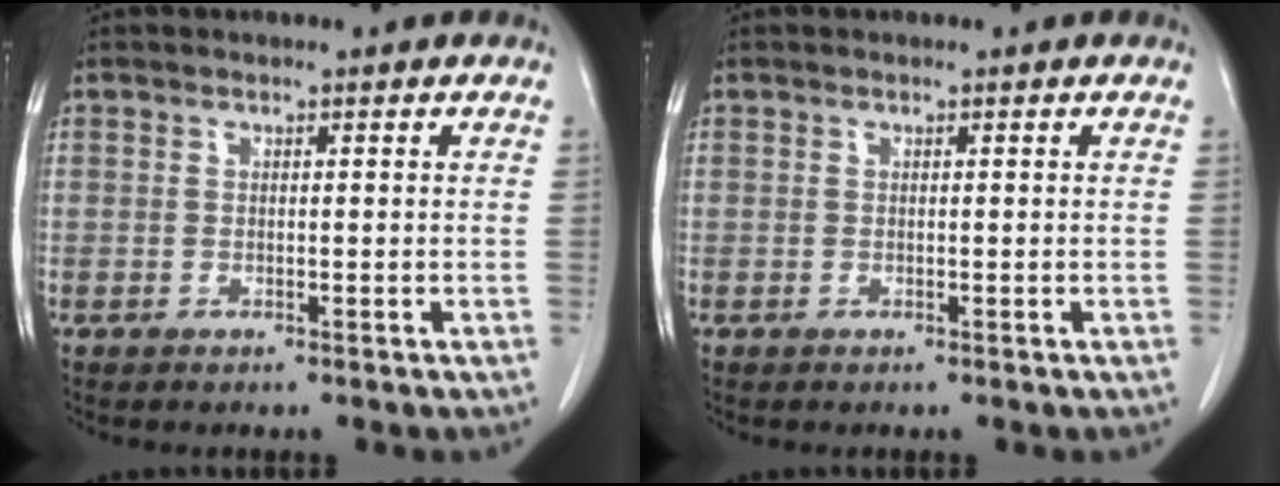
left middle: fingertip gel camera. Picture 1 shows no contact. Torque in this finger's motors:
{"motor_torque": [-0.03, -0.02, 0.02, 0.00]}